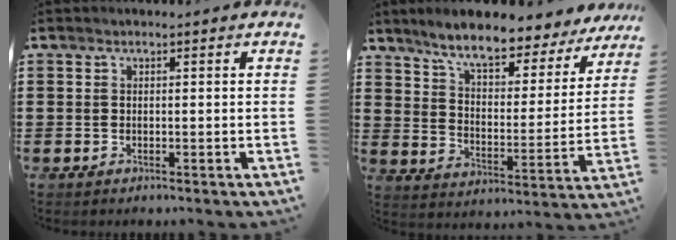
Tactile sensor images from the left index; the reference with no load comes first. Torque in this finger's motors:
{"motor_torque": [2.14, 0.00, 1.05, 0.21]}